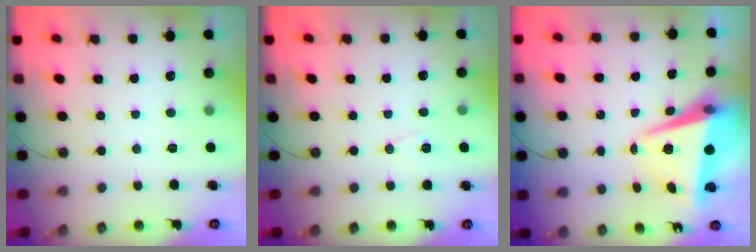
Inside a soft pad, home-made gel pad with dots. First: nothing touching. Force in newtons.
{"total": 5.7, "press": 4.6, "slide": 3.3}
{"total": 7.9, "press": 7.7, "slide": 1.7}